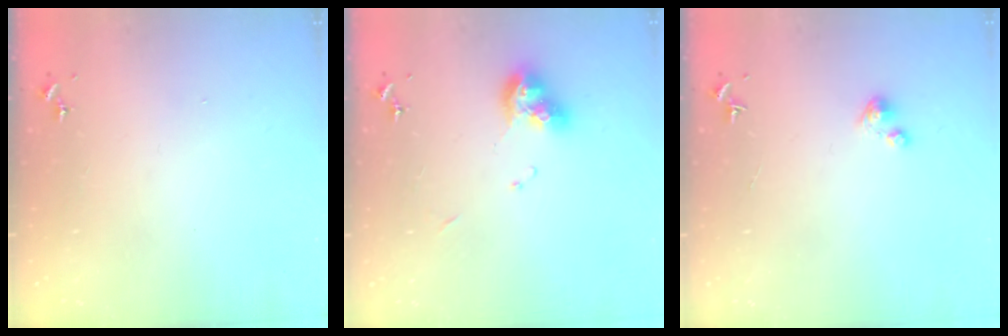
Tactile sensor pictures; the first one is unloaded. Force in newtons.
{"total": 10.9, "press": 10.9, "slide": 1.1}
{"total": 3.5, "press": 3.5, "slide": 0.3}